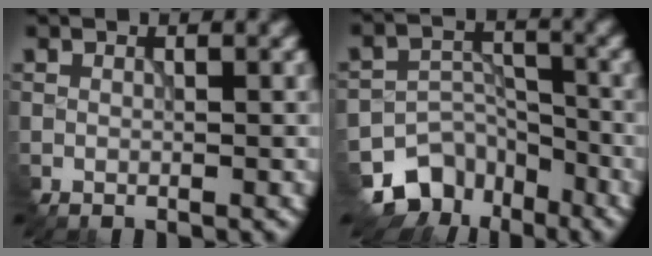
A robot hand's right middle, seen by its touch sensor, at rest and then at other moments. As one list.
[{"total": 6.4, "force": [-4.8, 3.9, 1.6], "torque": [-0.019, -0.012, -0.077]}]